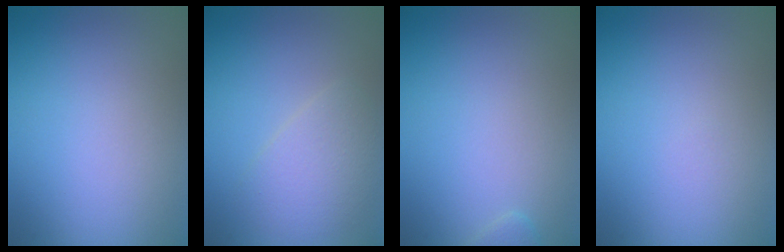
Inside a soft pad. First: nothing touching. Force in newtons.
{"total": 2.8, "press": 2.8, "slide": 0.0}
{"total": 0.6, "press": 0.6, "slide": 0.1}
{"total": 0.0}